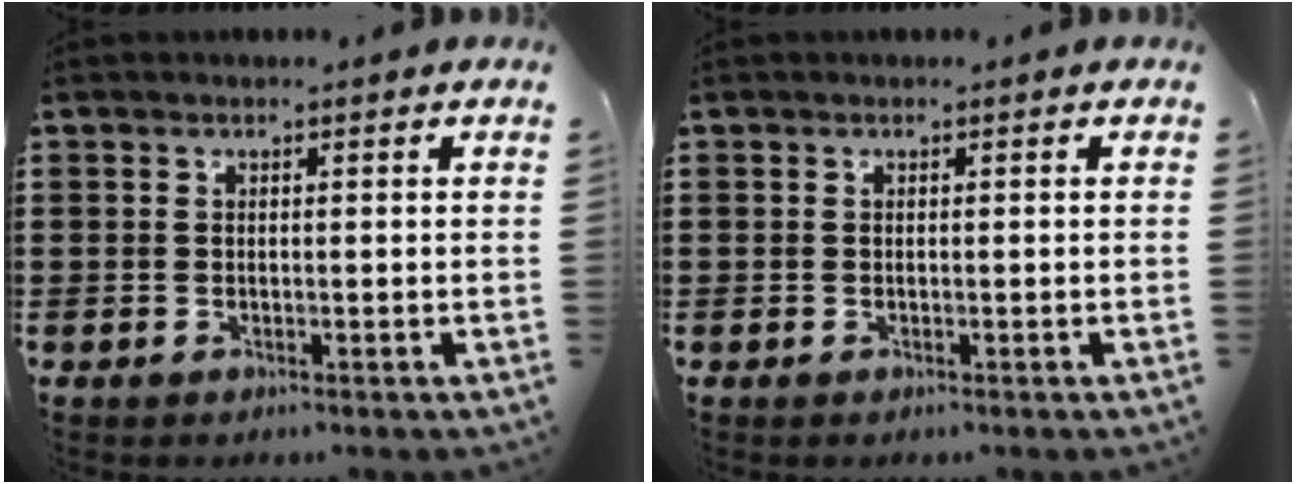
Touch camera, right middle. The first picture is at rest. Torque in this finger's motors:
{"motor_torque": [0.53, 0.04, 0.02, 0.01]}